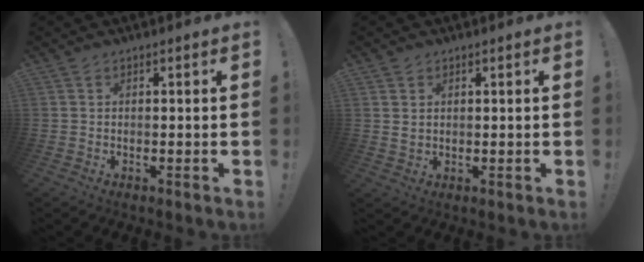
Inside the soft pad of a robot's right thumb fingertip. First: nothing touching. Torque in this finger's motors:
{"motor_torque": [-0.25, 0.26, 0.03, 0.30, -0.06]}